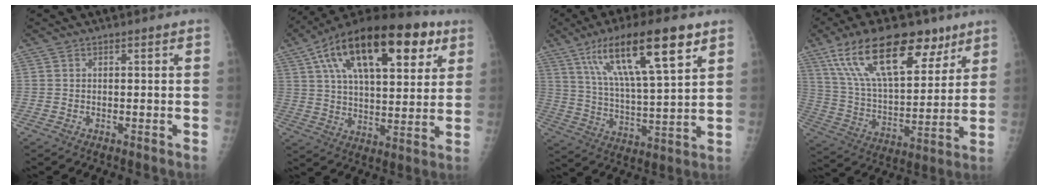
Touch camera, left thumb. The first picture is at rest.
{"total": 25.5, "force": [11.6, 11.8, 19.4], "torque": [-0.296, 0.004, 0.185]}
{"total": 19.0, "force": [10.2, 4.2, 15.4], "torque": [-0.256, -0.027, 0.181]}
{"total": 23.3, "force": [13.6, 10.6, 15.6], "torque": [-0.239, -0.032, 0.242]}